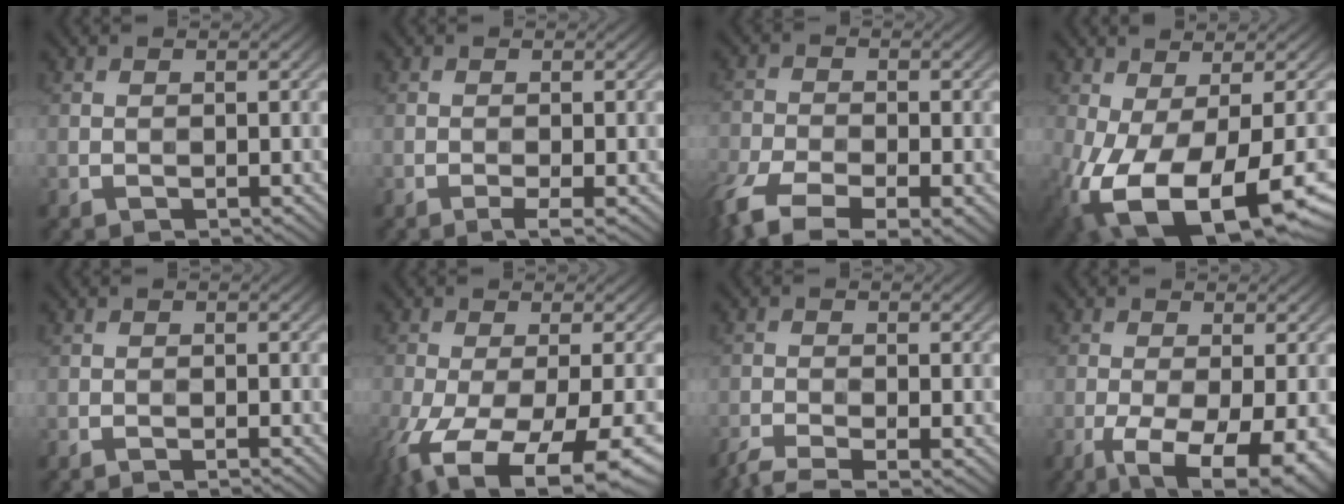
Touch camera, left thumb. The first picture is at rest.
{"total": 1.4, "force": [-0.7, 0.0, 1.2], "torque": [-0.021, 0.001, -0.017]}
{"total": 9.7, "force": [-6.5, 3.7, 6.3], "torque": [-0.138, -0.026, -0.122]}
{"total": 13.6, "force": [-5.4, 5.7, 11.1], "torque": [-0.238, -0.057, -0.067]}
{"total": 1.1, "force": [-0.9, 0.1, 0.6], "torque": [-0.001, -0.001, -0.021]}
{"total": 13.8, "force": [-7.4, 4.7, 10.7], "torque": [-0.229, -0.053, -0.102]}
{"total": 3.9, "force": [-3.1, 0.6, 2.4], "torque": [-0.044, -0.010, -0.070]}
{"total": 10.6, "force": [-5.0, 3.5, 8.6], "torque": [-0.150, -0.022, -0.070]}